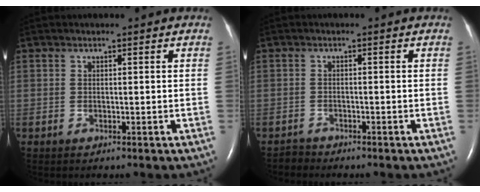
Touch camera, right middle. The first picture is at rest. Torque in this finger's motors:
{"motor_torque": [0.00, 0.00, -0.04, -0.01]}